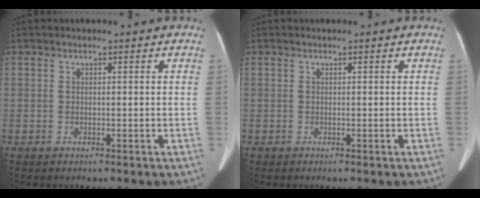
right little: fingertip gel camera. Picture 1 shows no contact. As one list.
[{"total": 0.0}]